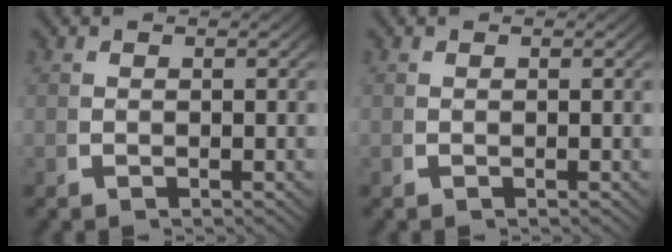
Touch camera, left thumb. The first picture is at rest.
{"total": 0.0}